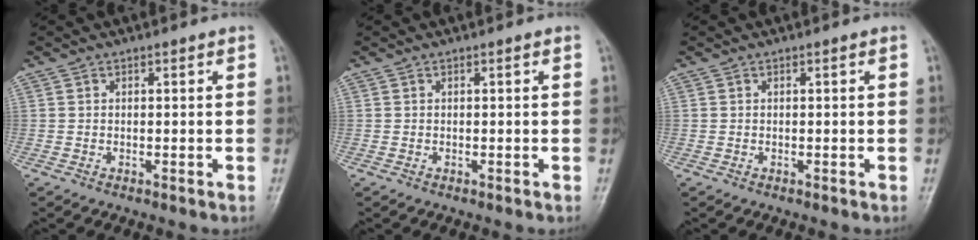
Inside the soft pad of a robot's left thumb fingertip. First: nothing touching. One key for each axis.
{"total": 0.0}
{"total": 0.0}